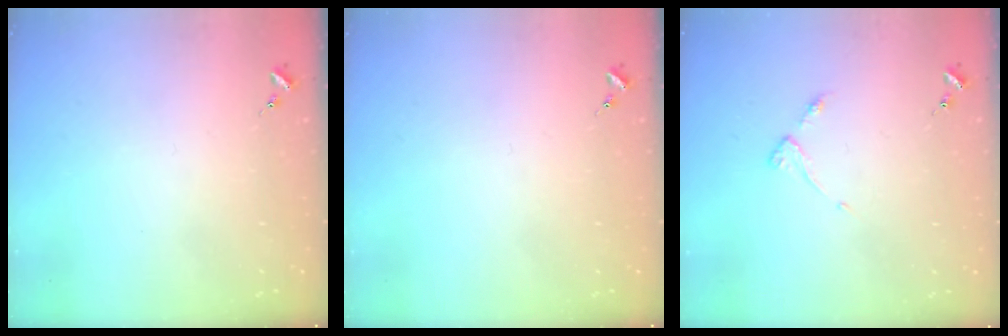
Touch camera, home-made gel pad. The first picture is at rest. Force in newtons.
{"total": 0.0}
{"total": 3.8, "press": 3.8, "slide": 0.5}